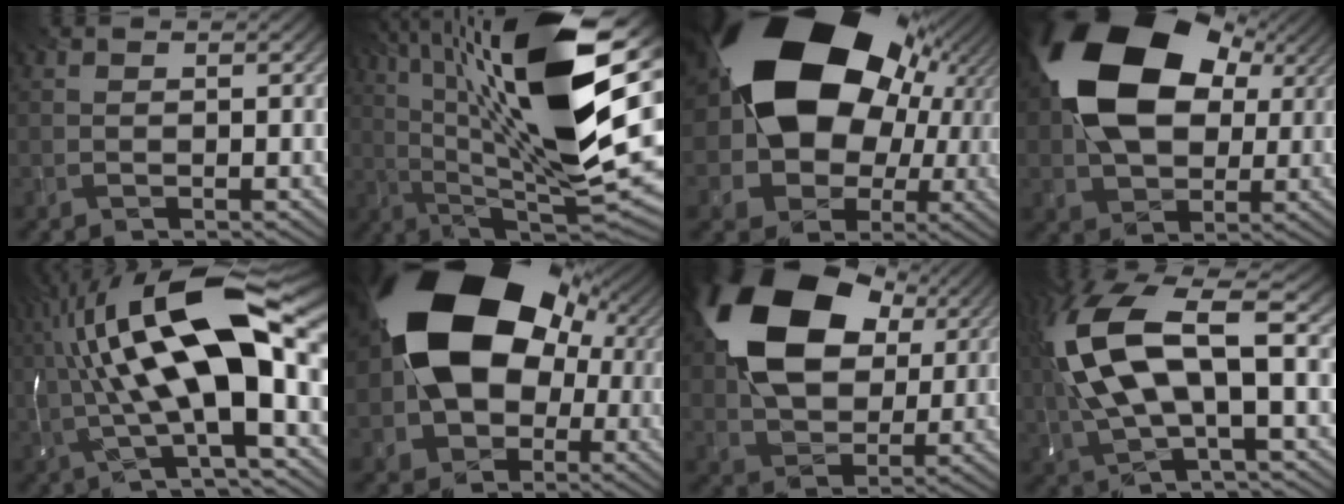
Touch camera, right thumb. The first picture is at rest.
{"total": 19.8, "force": [5.6, 6.6, 17.8], "torque": [-0.305, 0.036, 0.091]}
{"total": 21.2, "force": [4.1, 15.6, 13.8], "torque": [-0.231, 0.000, 0.078]}
{"total": 17.6, "force": [4.4, 12.3, 11.7], "torque": [-0.226, 0.011, 0.089]}
{"total": 17.9, "force": [1.7, 5.9, 16.8], "torque": [-0.314, 0.031, 0.016]}
{"total": 18.8, "force": [2.2, 14.1, 12.2], "torque": [-0.179, -0.011, 0.042]}
{"total": 17.4, "force": [6.1, 11.7, 11.3], "torque": [-0.229, 0.017, 0.112]}
{"total": 14.0, "force": [1.5, 5.3, 12.8], "torque": [-0.309, 0.014, 0.028]}